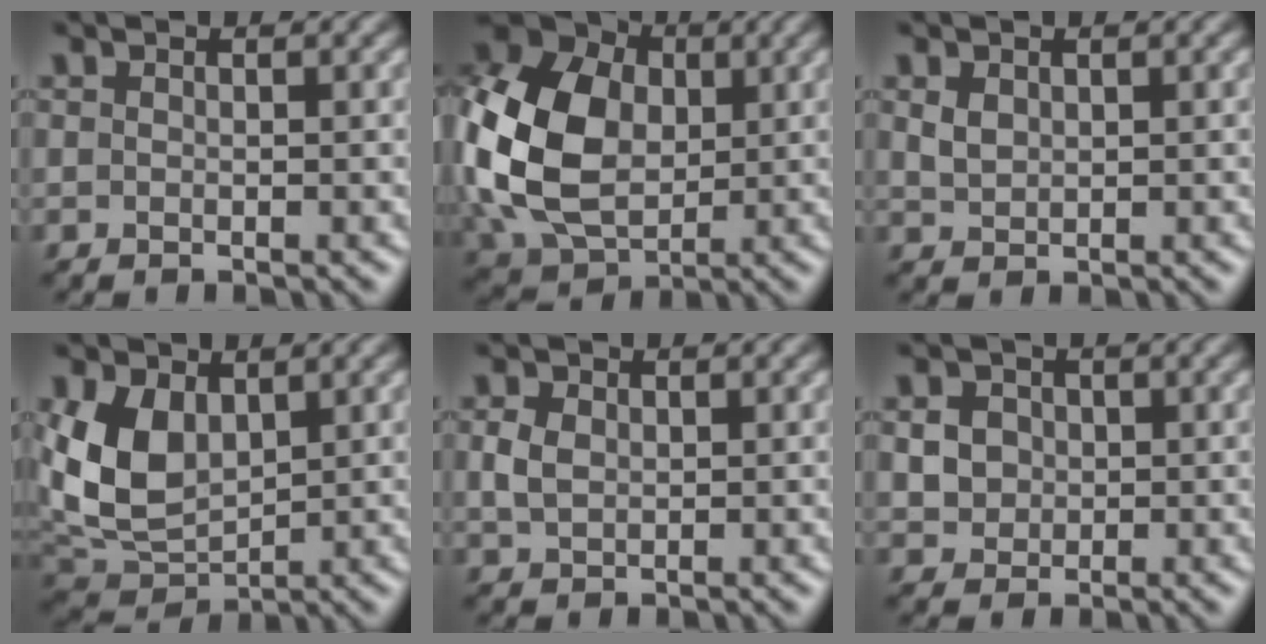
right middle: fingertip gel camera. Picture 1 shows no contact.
{"total": 12.8, "force": [0.5, 9.3, 8.7], "torque": [-0.215, 0.004, 0.004]}
{"total": 1.4, "force": [0.6, 1.0, 0.7], "torque": [-0.017, 0.000, 0.015]}
{"total": 6.7, "force": [1.4, 4.5, 4.7], "torque": [-0.105, -0.007, 0.030]}
{"total": 2.1, "force": [0.3, 1.6, 1.3], "torque": [-0.031, 0.001, 0.007]}
{"total": 2.2, "force": [0.2, 2.0, 0.8], "torque": [-0.017, -0.003, 0.011]}